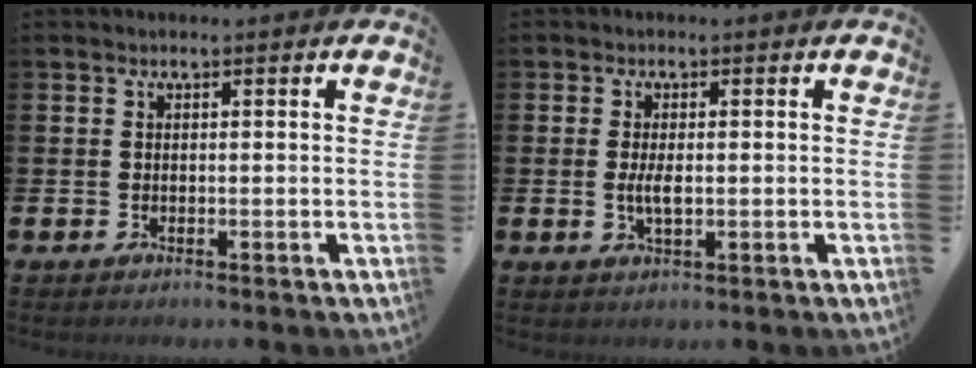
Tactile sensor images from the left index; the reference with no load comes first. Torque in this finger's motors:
{"motor_torque": [0.60, 0.07, 0.10, 0.11]}